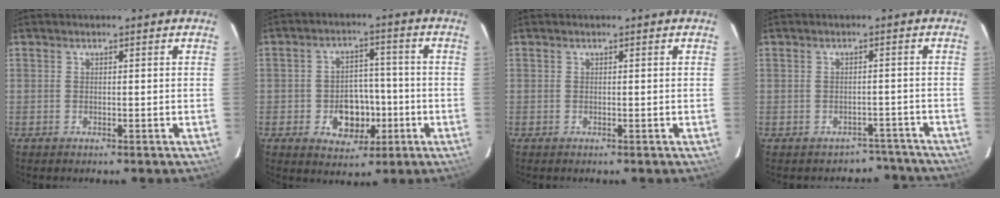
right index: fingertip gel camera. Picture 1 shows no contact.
{"total": 8.8, "force": [-2.9, 6.7, 5.0], "torque": [-0.099, 0.014, -0.029]}
{"total": 0.0}
{"total": 5.6, "force": [-4.7, 3.0, -0.4], "torque": [0.023, 0.039, -0.045]}